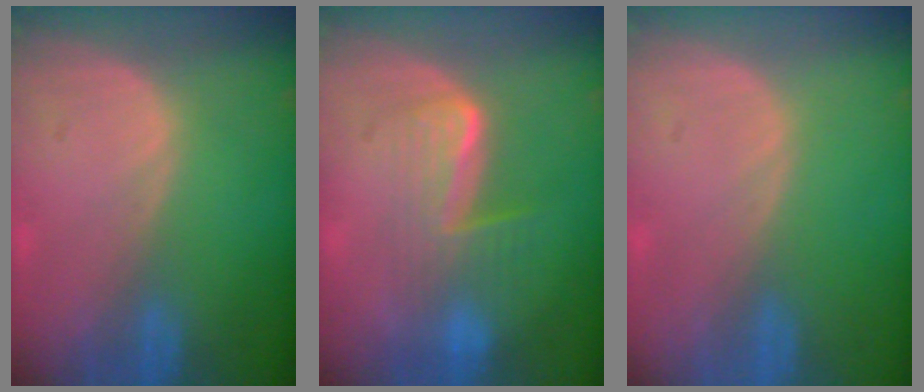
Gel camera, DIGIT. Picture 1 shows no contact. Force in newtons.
{"total": 6.4, "press": 5.9, "slide": 2.5}
{"total": 0.0}